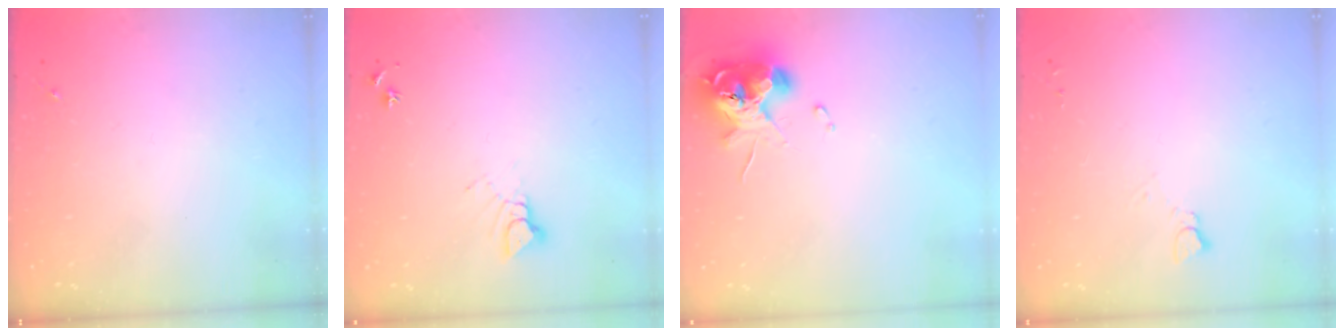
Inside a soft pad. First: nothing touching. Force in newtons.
{"total": 5.1, "press": 5.1, "slide": 0.4}
{"total": 11.4, "press": 11.3, "slide": 1.8}
{"total": 2.8, "press": 2.7, "slide": 0.3}